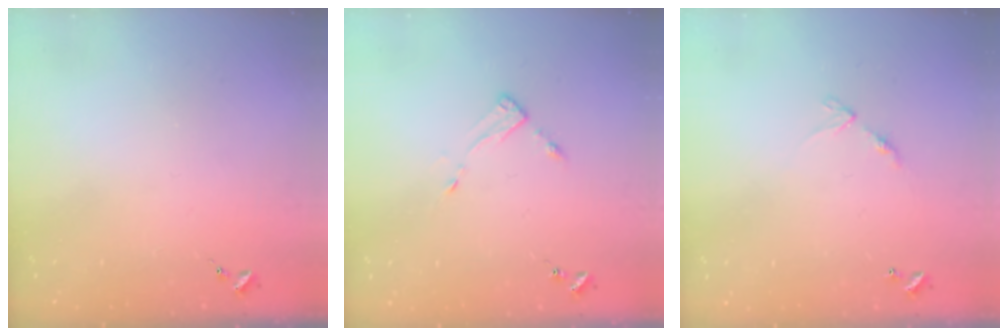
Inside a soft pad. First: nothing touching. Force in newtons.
{"total": 3.4, "press": 3.4, "slide": 0.4}
{"total": 6.2, "press": 6.2, "slide": 0.7}